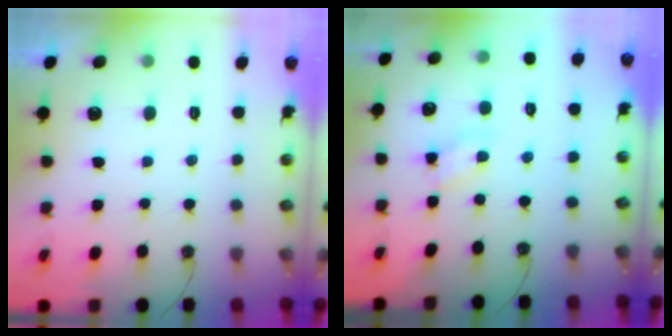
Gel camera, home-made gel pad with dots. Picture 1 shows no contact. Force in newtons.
{"total": 3.6, "press": 3.6, "slide": 0.5}